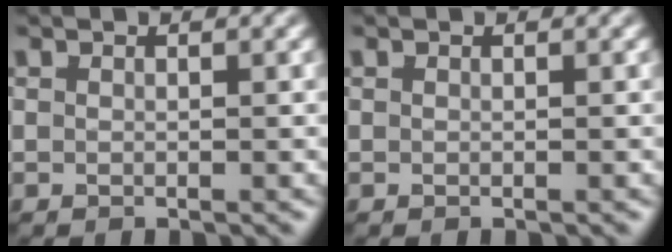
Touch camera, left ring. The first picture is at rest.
{"total": 0.0}